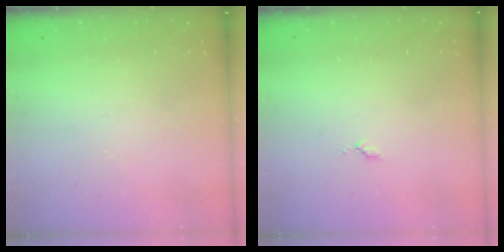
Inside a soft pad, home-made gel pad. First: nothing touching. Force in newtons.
{"total": 3.6, "press": 3.6, "slide": 0.4}